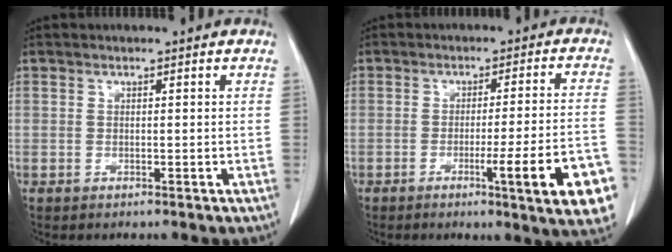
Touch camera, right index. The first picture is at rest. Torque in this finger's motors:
{"motor_torque": [1.61, -0.53, 0.64, 0.12]}